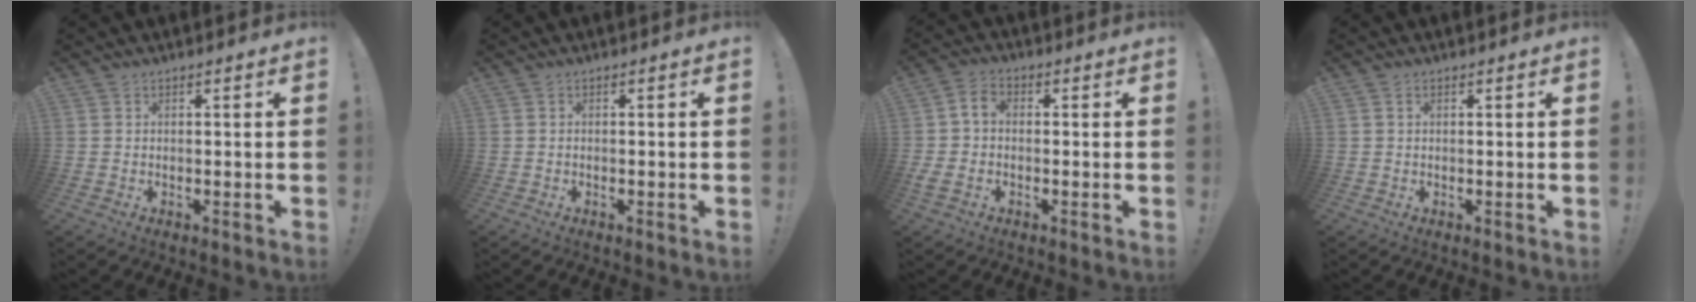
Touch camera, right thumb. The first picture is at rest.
{"total": 0.6, "force": [-0.4, -0.2, 0.3], "torque": [-0.004, 0.000, -0.008]}
{"total": 4.7, "force": [-0.6, 3.1, 3.6], "torque": [-0.083, 0.010, -0.010]}
{"total": 0.5, "force": [0.2, 0.1, 0.5], "torque": [-0.014, 0.003, 0.004]}